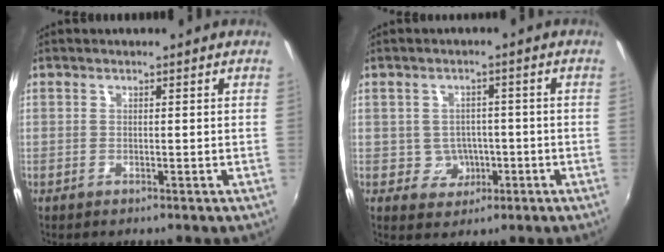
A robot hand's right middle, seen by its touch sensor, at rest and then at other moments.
{"total": 4.6, "force": [-1.1, 4.4, 0.9], "torque": [-0.025, 0.011, -0.004]}